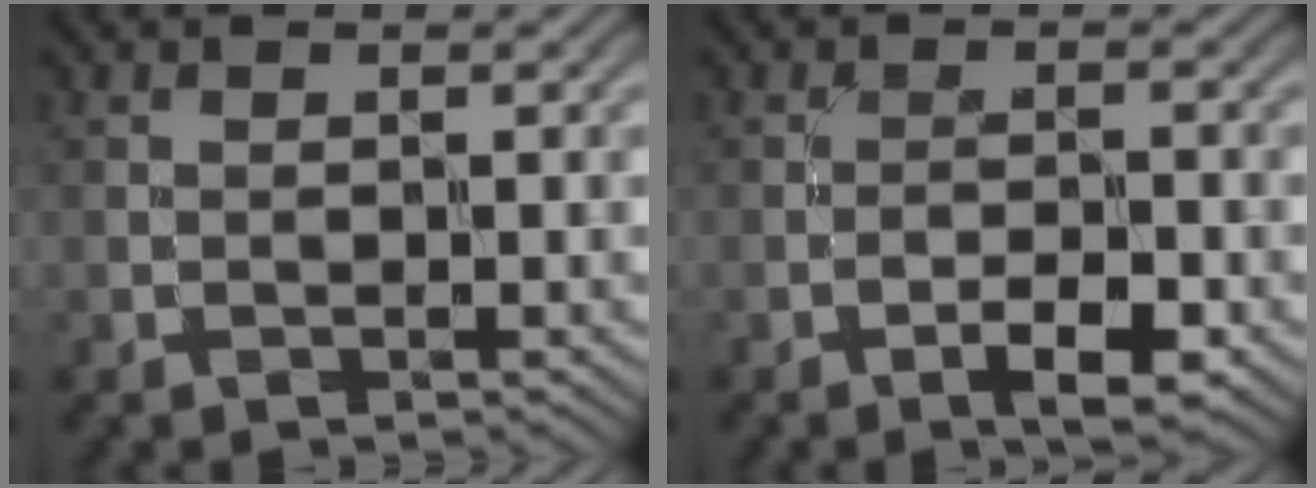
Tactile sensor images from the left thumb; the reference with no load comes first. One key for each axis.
{"total": 3.6, "fx": -2.0, "fy": 1.0, "fz": 2.8, "tx": -0.046, "ty": 0.005, "tz": -0.033}